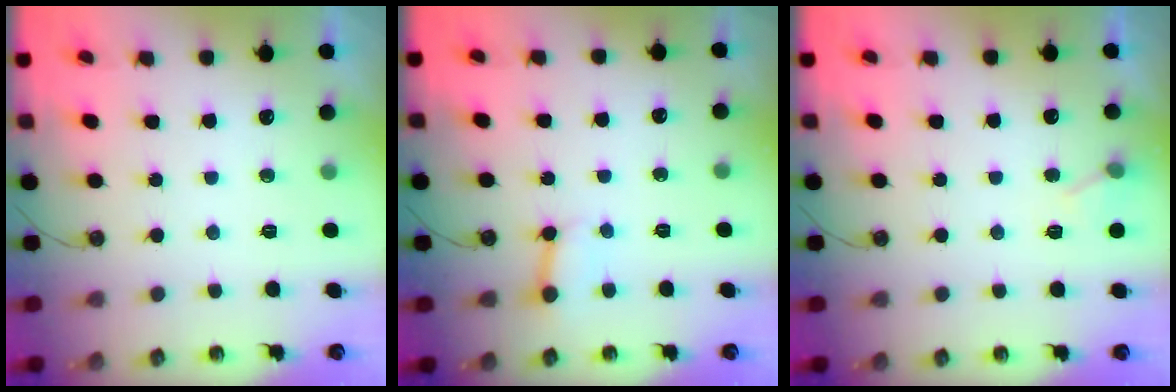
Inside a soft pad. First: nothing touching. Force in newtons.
{"total": 2.6, "press": 2.6, "slide": 0.1}
{"total": 5.3, "press": 5.2, "slide": 0.5}